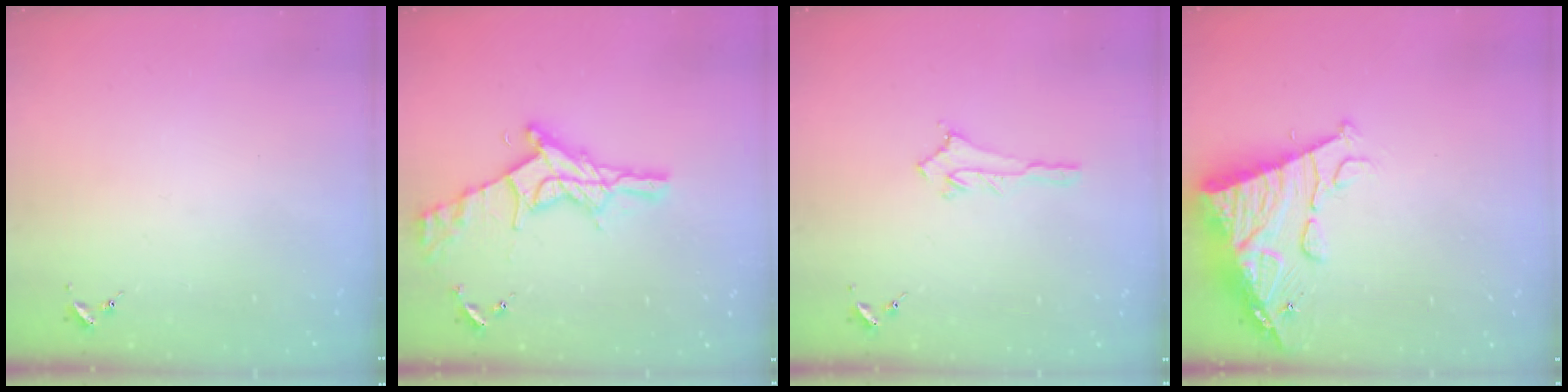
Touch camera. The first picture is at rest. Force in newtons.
{"total": 19.0, "press": 18.9, "slide": 1.3}
{"total": 2.8, "press": 2.8, "slide": 0.3}
{"total": 14.9, "press": 14.8, "slide": 1.5}